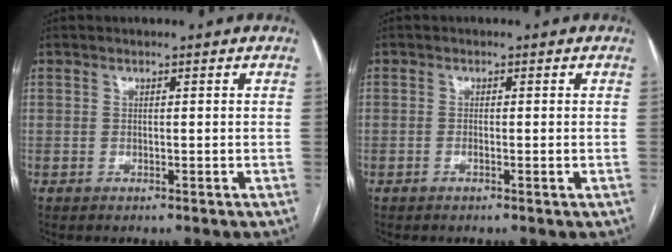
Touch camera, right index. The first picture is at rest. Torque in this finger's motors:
{"motor_torque": [0.01, 0.14, 0.00, 0.00]}